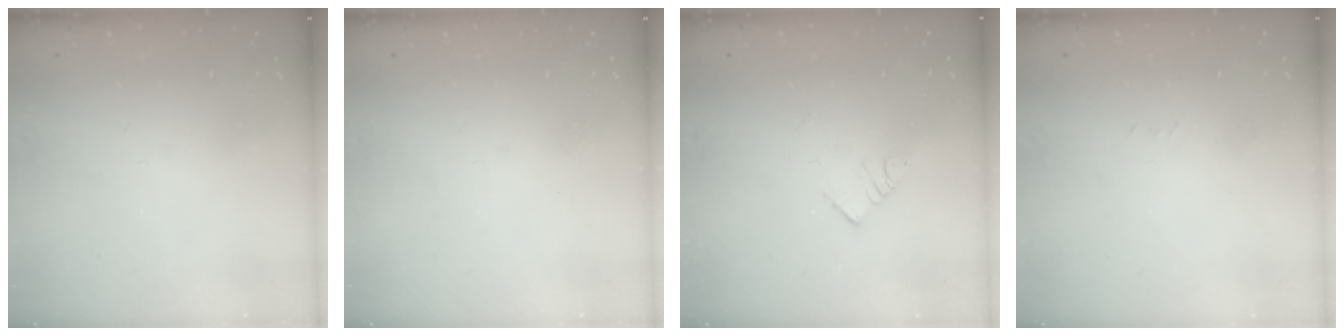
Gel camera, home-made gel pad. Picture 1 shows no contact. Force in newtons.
{"total": 0.0}
{"total": 4.6, "press": 4.6, "slide": 0.2}
{"total": 2.6, "press": 2.6, "slide": 0.4}